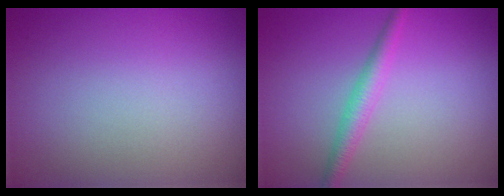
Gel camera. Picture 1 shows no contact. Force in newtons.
{"total": 2.4, "press": 2.4, "slide": 0.1}